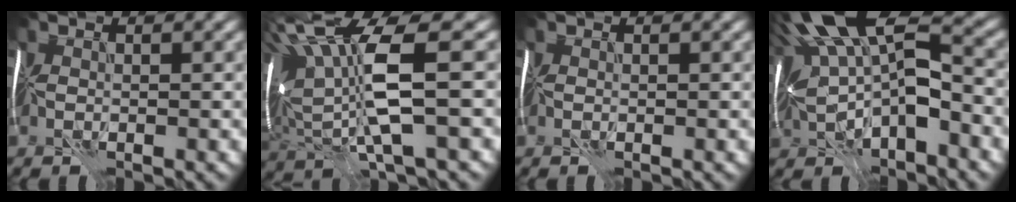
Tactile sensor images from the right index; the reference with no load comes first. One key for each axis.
{"total": 11.5, "fx": 3.3, "fy": 3.1, "fz": 10.5, "tx": -0.239, "ty": 0.014, "tz": 0.074}
{"total": 0.0}
{"total": 13.3, "fx": 1.1, "fy": 5.8, "fz": 11.9, "tx": -0.250, "ty": 0.018, "tz": 0.033}